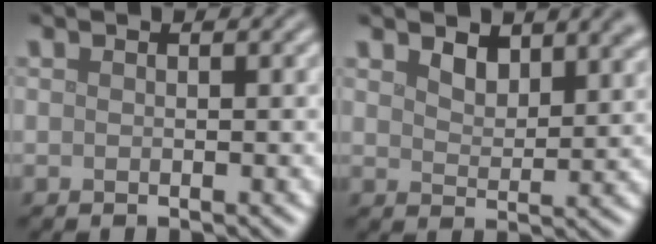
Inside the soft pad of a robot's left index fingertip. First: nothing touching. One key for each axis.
{"total": 3.2, "fx": 2.4, "fy": 1.5, "fz": 1.6, "tx": -0.036, "ty": -0.003, "tz": 0.039}